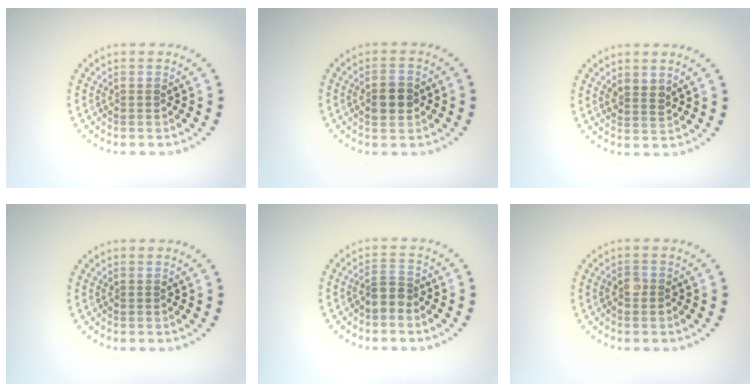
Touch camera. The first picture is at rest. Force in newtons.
{"total": 2.9, "press": 2.9, "slide": 0.0}
{"total": 1.6, "press": 1.4, "slide": 0.7}
{"total": 0.0}
{"total": 2.1, "press": 1.6, "slide": 1.3}
{"total": 1.0, "press": 0.9, "slide": 0.5}